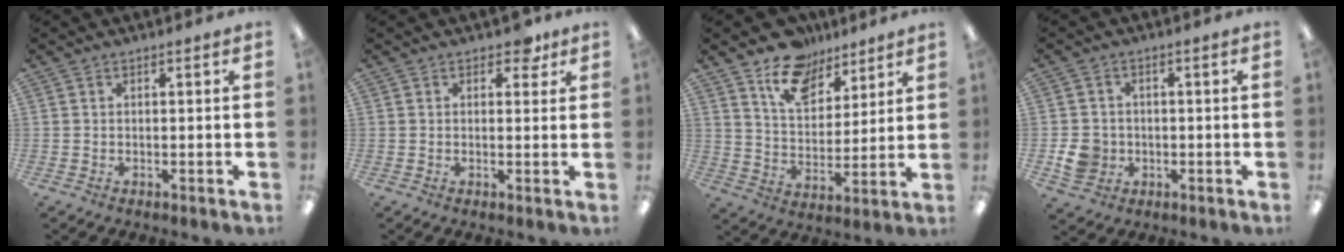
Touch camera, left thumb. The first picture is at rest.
{"total": 3.7, "force": [2.2, 2.2, 2.0], "torque": [-0.011, -0.006, 0.033]}
{"total": 13.1, "force": [9.7, 7.3, 4.8], "torque": [-0.076, -0.058, 0.181]}
{"total": 5.8, "force": [-1.3, 5.2, 2.2], "torque": [-0.036, 0.005, -0.022]}